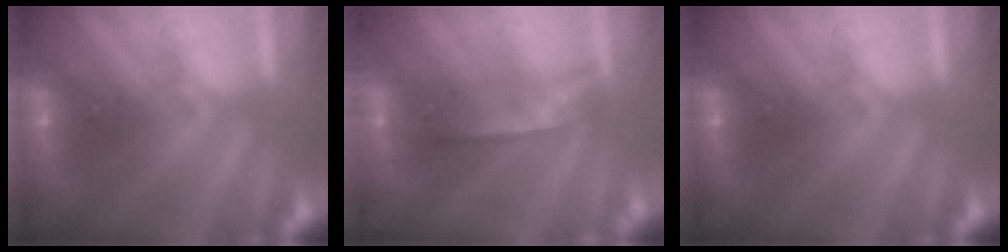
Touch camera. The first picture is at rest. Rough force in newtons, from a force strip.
{"total": 1.8}
{"total": 0.0}